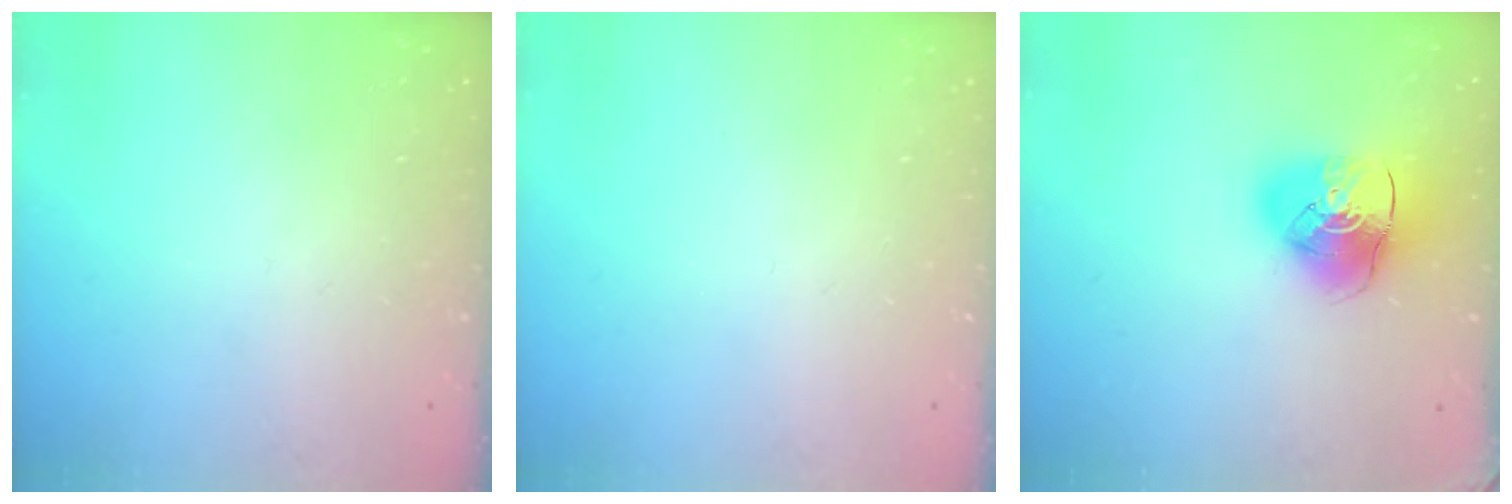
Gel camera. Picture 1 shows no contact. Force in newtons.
{"total": 0.0}
{"total": 12.8, "press": 12.7, "slide": 2.0}